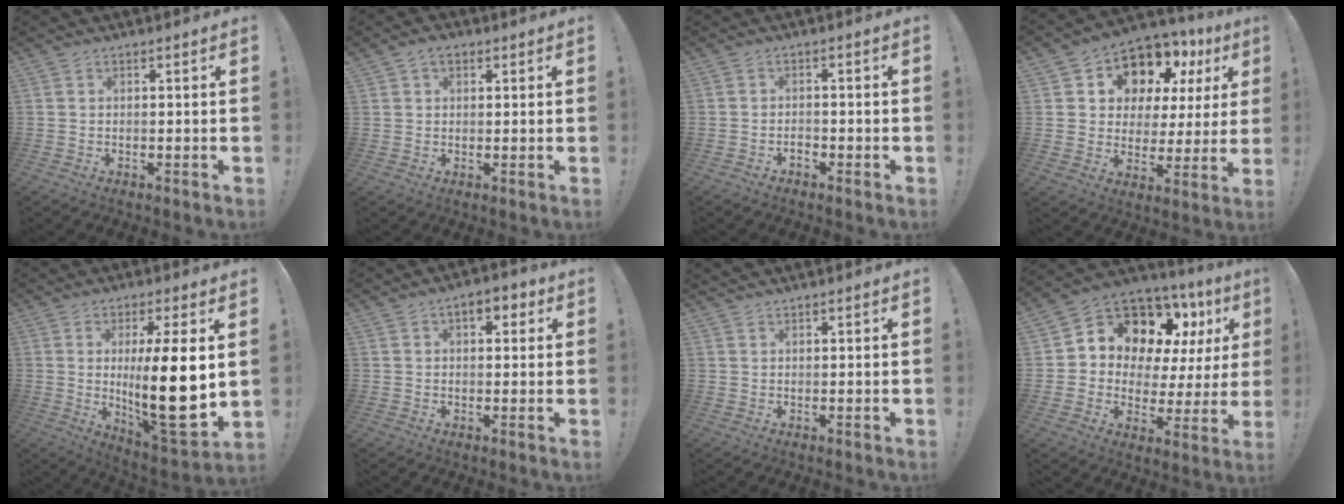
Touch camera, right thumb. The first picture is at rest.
{"total": 3.4, "force": [1.8, 2.3, 1.7], "torque": [-0.023, -0.005, 0.032]}
{"total": 1.7, "force": [-1.5, 0.6, 0.6], "torque": [-0.016, 0.001, -0.025]}
{"total": 10.8, "force": [7.4, 7.1, 3.7], "torque": [-0.062, -0.068, 0.142]}
{"total": 18.5, "force": [1.5, 4.0, 18.0], "torque": [-0.294, -0.034, 0.019]}
{"total": 5.1, "force": [2.1, 2.9, 3.6], "torque": [-0.037, -0.003, 0.032]}
{"total": 1.0, "force": [0.9, 0.0, 0.2], "torque": [0.001, -0.003, 0.017]}
{"total": 11.2, "force": [7.1, 6.9, 5.3], "torque": [-0.086, -0.068, 0.130]}